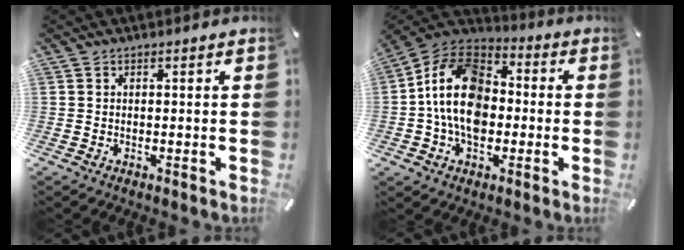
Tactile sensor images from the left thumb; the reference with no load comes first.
{"total": 16.5, "force": [-2.1, 11.9, 11.3], "torque": [-0.226, 0.027, -0.041]}